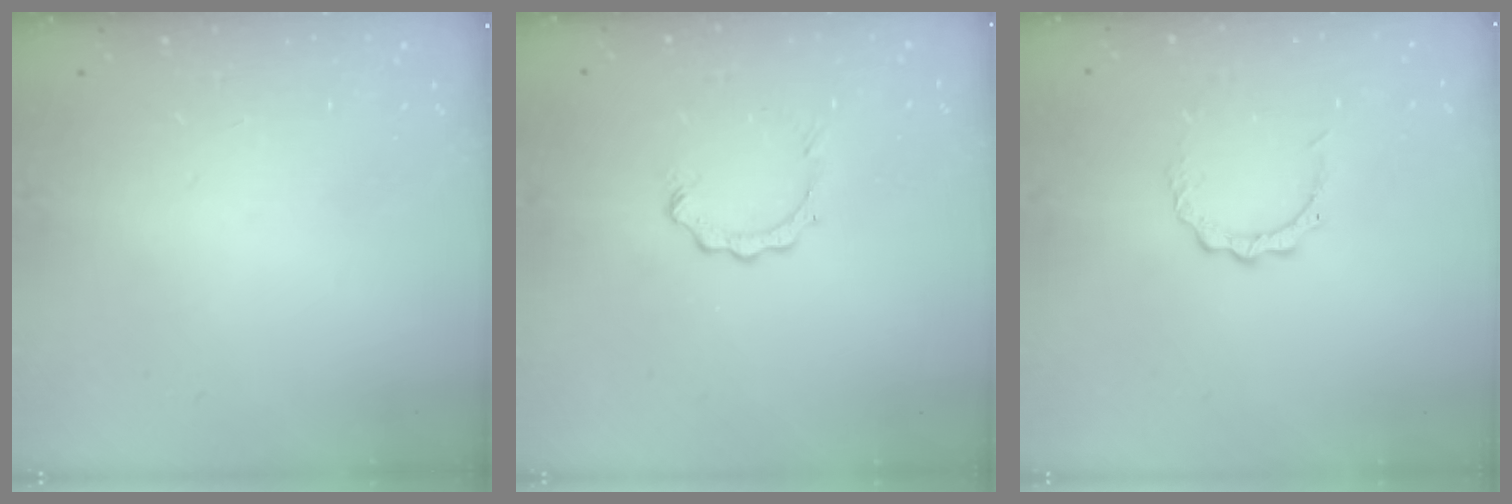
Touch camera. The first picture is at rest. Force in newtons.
{"total": 2.4, "press": 2.4, "slide": 0.3}
{"total": 3.0, "press": 3.0, "slide": 0.2}